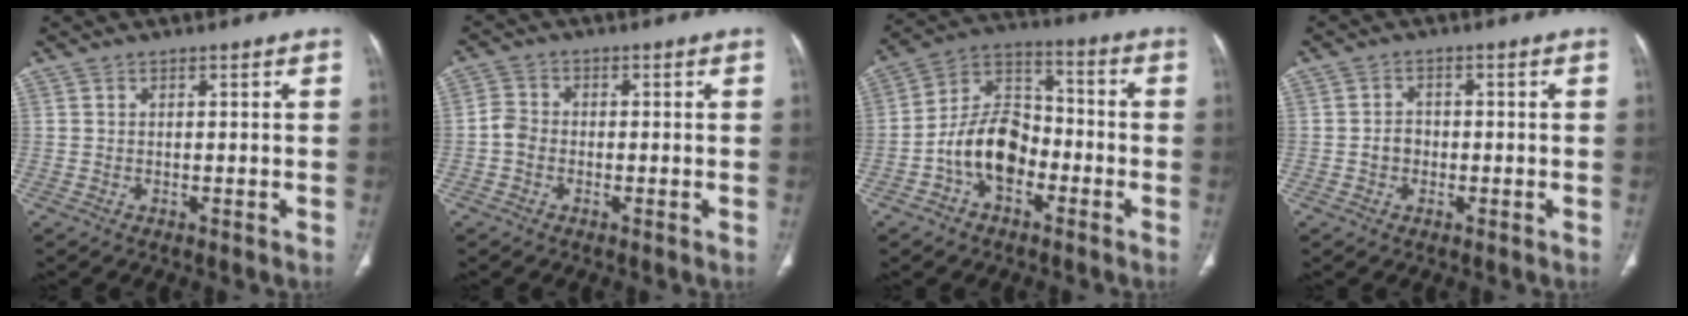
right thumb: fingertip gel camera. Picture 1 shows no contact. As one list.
[{"total": 3.4, "force": [-1.0, 2.8, 1.5], "torque": [-0.019, 0.010, -0.025]}, {"total": 12.4, "force": [-4.2, 8.2, 8.3], "torque": [-0.130, 0.048, -0.082]}, {"total": 2.7, "force": [-0.7, 2.3, 1.2], "torque": [-0.007, 0.012, -0.014]}]